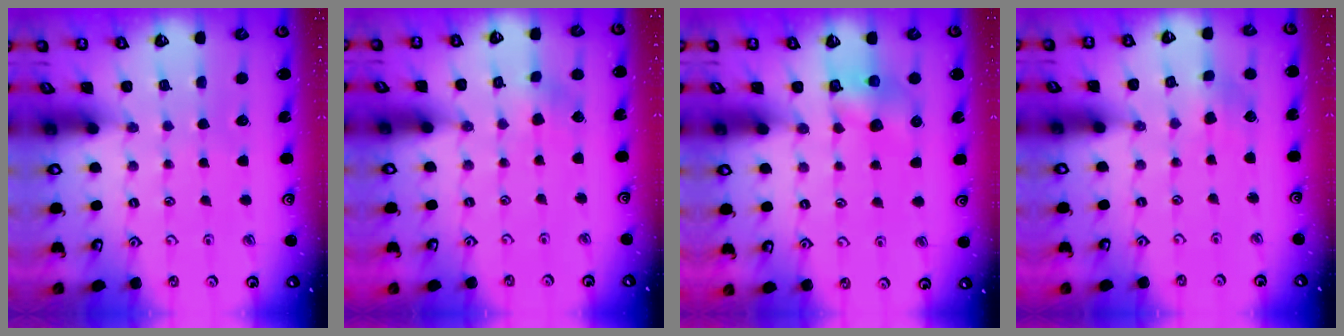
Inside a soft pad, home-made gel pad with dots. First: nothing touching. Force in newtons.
{"total": 2.7, "press": 2.7, "slide": 0.3}
{"total": 7.6, "press": 7.6, "slide": 0.6}
{"total": 2.3, "press": 2.3, "slide": 0.3}